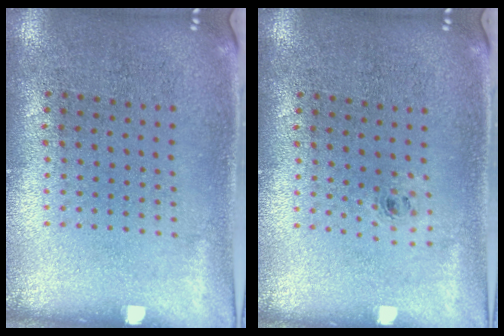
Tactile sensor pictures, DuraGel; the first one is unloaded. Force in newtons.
{"total": 0.5, "press": 0.3, "slide": 0.4}